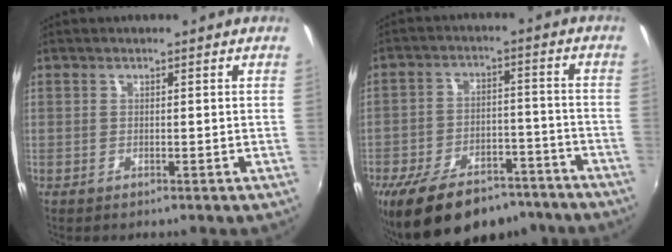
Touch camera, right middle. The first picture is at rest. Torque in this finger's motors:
{"motor_torque": [1.27, -0.87, 0.64, 0.21]}